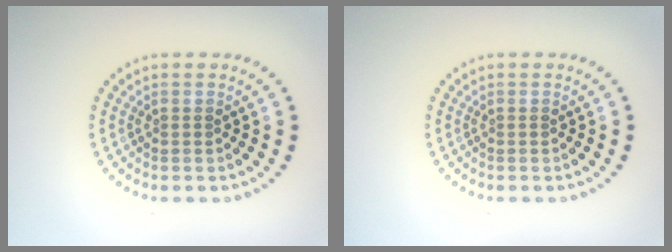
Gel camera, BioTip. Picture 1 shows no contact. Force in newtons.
{"total": 0.0}